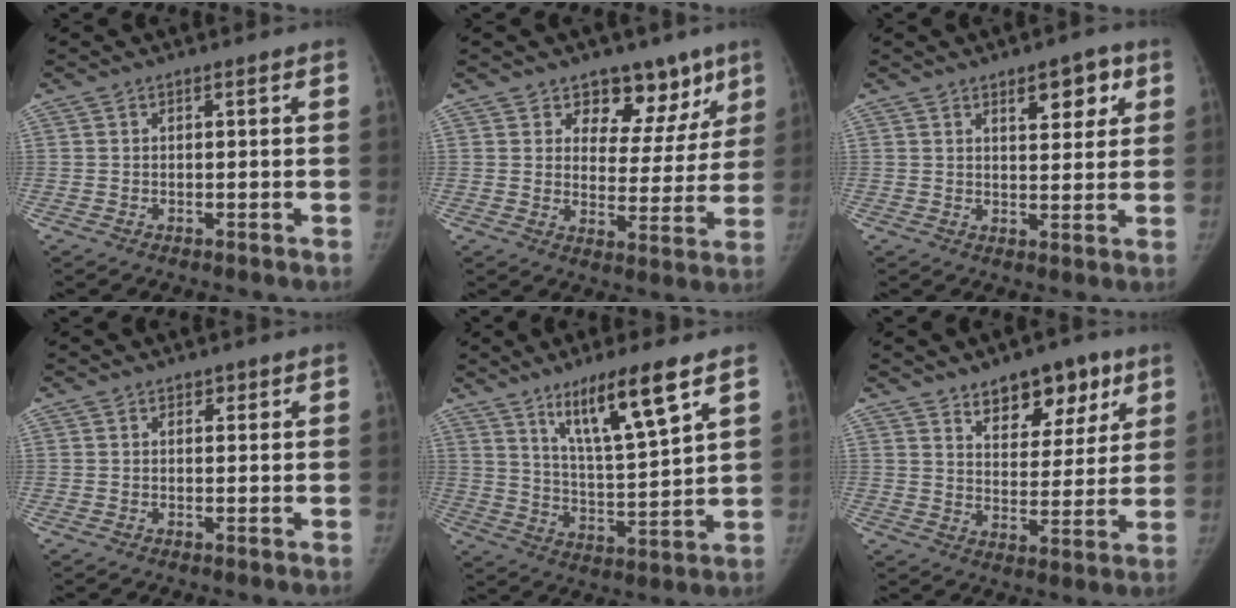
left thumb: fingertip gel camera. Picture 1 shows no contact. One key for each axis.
{"total": 11.5, "fx": 7.7, "fy": 7.4, "fz": 4.4, "tx": 0.008, "ty": -0.034, "tz": 0.106}
{"total": 6.8, "fx": 3.5, "fy": 3.3, "fz": 4.9, "tx": -0.041, "ty": -0.017, "tz": 0.046}
{"total": 1.1, "fx": 0.7, "fy": 0.7, "fz": 0.4, "tx": 0.004, "ty": -0.004, "tz": 0.008}
{"total": 13.5, "fx": 8.1, "fy": 2.0, "fz": 10.6, "tx": -0.178, "ty": -0.049, "tz": 0.149}
{"total": 11.9, "fx": 7.4, "fy": 6.6, "fz": 6.7, "tx": -0.049, "ty": -0.040, "tz": 0.113}